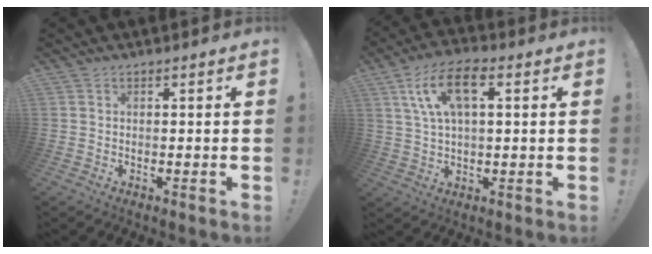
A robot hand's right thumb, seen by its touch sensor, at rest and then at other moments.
{"total": 11.7, "force": [4.3, 5.6, 9.3], "torque": [-0.170, 0.007, 0.079]}